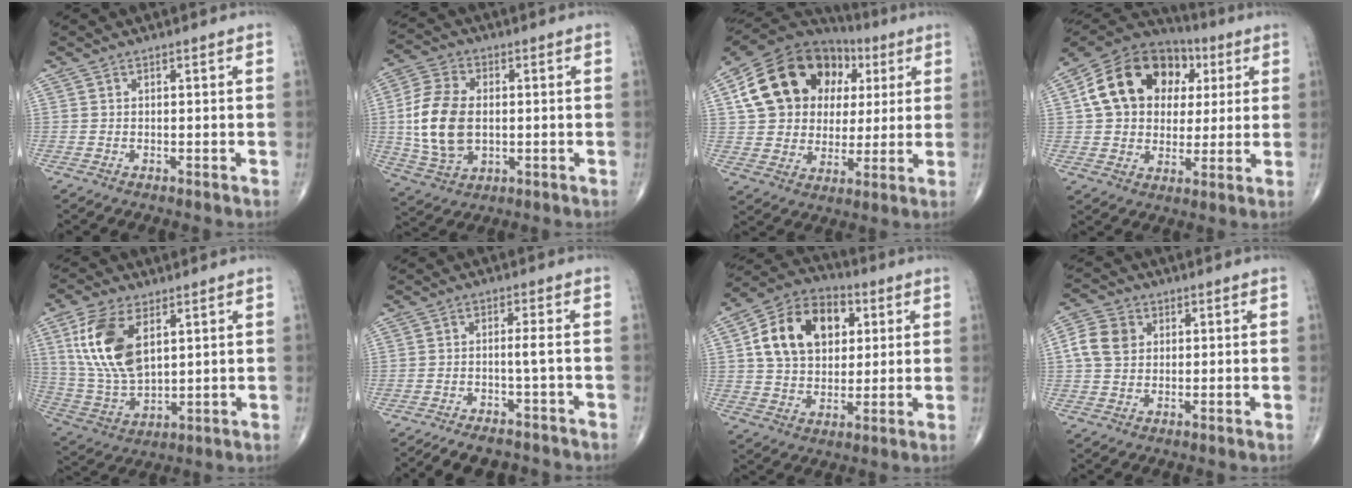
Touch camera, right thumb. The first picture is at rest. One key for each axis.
{"total": 13.8, "fx": 0.0, "fy": 8.9, "fz": 10.6, "tx": -0.211, "ty": 0.002, "tz": 0.004}
{"total": 21.6, "fx": 6.1, "fy": 16.8, "fz": 12.2, "tx": -0.192, "ty": 0.028, "tz": 0.111}
{"total": 19.2, "fx": 4.5, "fy": 14.6, "fz": 11.6, "tx": -0.179, "ty": 0.021, "tz": 0.073}
{"total": 15.5, "fx": 5.3, "fy": 8.2, "fz": 12.0, "tx": -0.240, "ty": -0.018, "tz": 0.113}
{"total": 8.0, "fx": -6.9, "fy": 1.8, "fz": 3.7, "tx": -0.057, "ty": 0.036, "tz": -0.103}
{"total": 17.0, "fx": 4.6, "fy": 11.8, "fz": 11.3, "tx": -0.168, "ty": 0.007, "tz": 0.074}
{"total": 6.7, "fx": 1.2, "fy": 5.4, "fz": 3.8, "tx": -0.069, "ty": 0.008, "tz": 0.017}